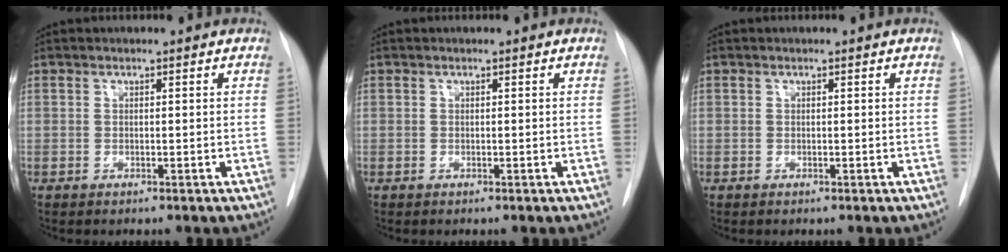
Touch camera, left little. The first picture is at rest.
{"total": 0.0}
{"total": 0.0}